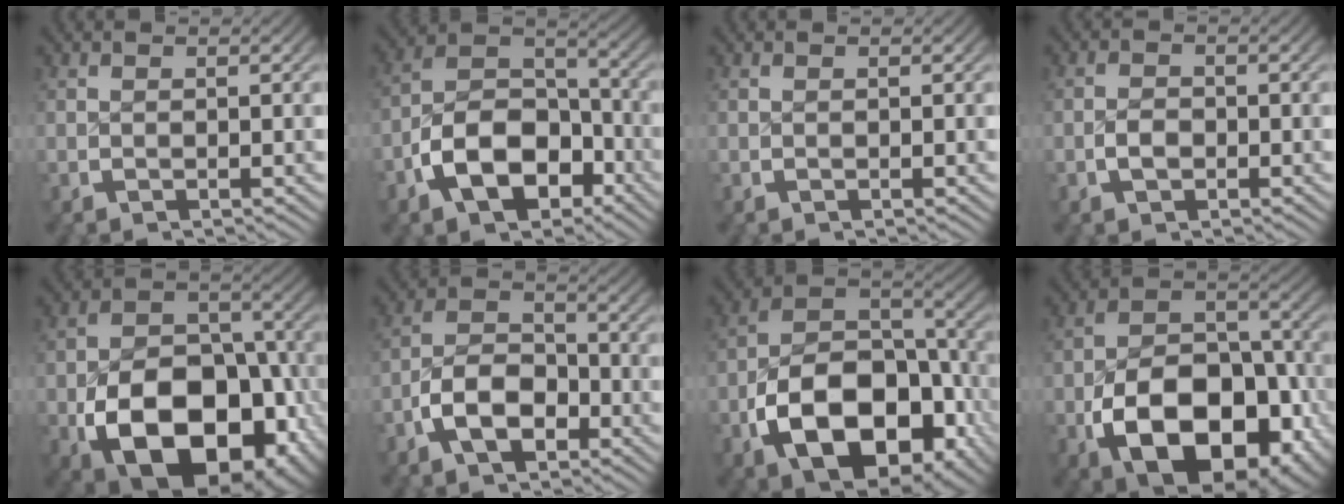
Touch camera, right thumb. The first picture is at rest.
{"total": 9.8, "force": [-3.5, 6.5, 6.5], "torque": [-0.138, -0.023, -0.049]}
{"total": 0.0}
{"total": 1.9, "force": [-0.7, 1.3, 1.2], "torque": [-0.029, -0.004, -0.010]}
{"total": 19.6, "force": [-5.3, 12.8, 13.9], "torque": [-0.266, -0.079, -0.048]}
{"total": 7.0, "force": [-2.5, 4.7, 4.5], "torque": [-0.086, -0.010, -0.044]}
{"total": 15.9, "force": [-4.3, 10.2, 11.5], "torque": [-0.232, -0.045, -0.047]}
{"total": 17.8, "force": [-4.7, 11.3, 12.8], "torque": [-0.258, -0.069, -0.043]}